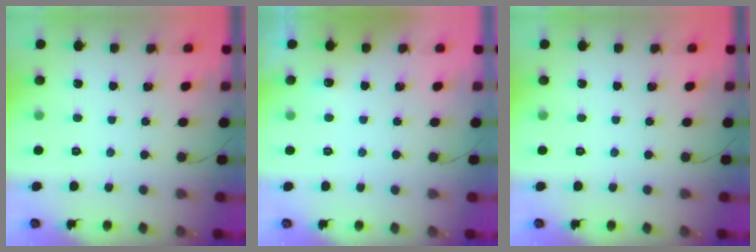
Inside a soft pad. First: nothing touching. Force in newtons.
{"total": 6.4, "press": 2.5, "slide": 5.9}
{"total": 0.0}